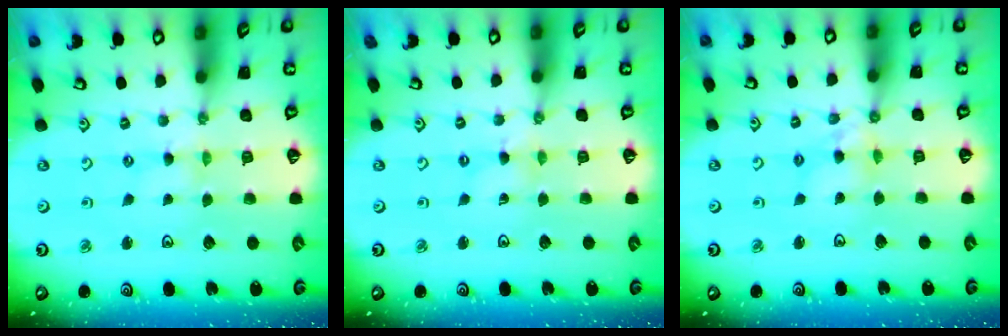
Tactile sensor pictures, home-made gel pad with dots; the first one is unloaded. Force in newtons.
{"total": 0.7, "press": 0.7, "slide": 0.1}
{"total": 5.9, "press": 5.9, "slide": 0.7}